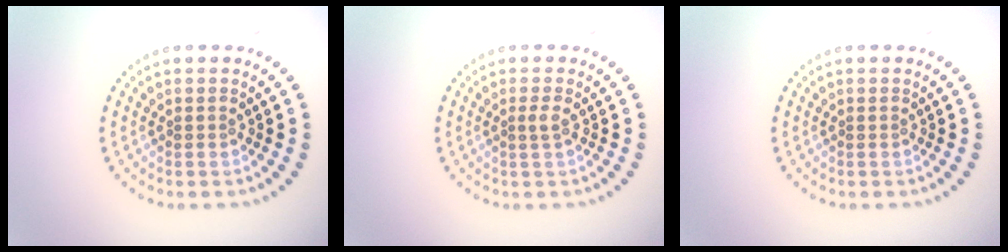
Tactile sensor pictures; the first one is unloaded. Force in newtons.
{"total": 0.9, "press": 0.8, "slide": 0.5}
{"total": 0.0}